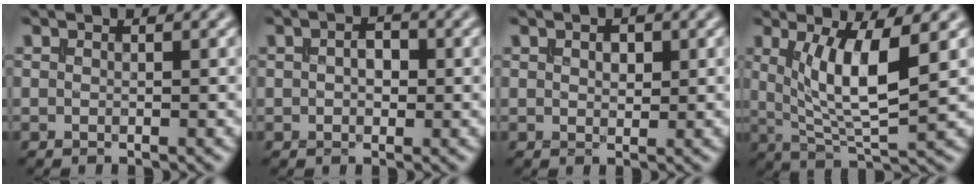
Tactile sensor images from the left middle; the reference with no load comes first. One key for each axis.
{"total": 2.4, "fx": 0.5, "fy": 1.6, "fz": 1.8, "tx": -0.028, "ty": 0.005, "tz": 0.002}
{"total": 1.5, "fx": 0.6, "fy": 0.9, "fz": 1.0, "tx": -0.015, "ty": 0.002, "tz": 0.012}
{"total": 6.7, "fx": 1.6, "fy": 1.9, "fz": 6.3, "tx": -0.115, "ty": -0.014, "tz": 0.036}